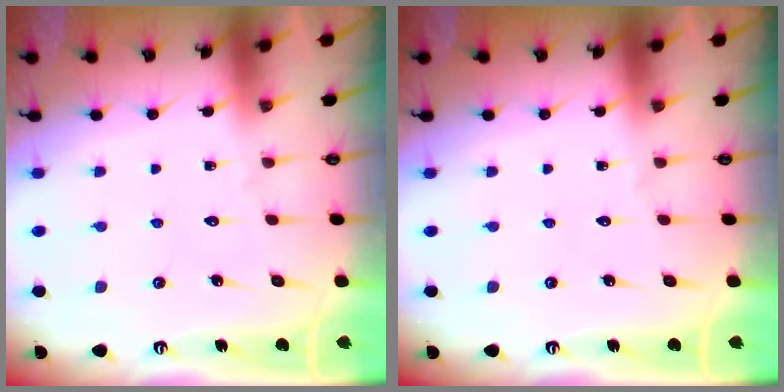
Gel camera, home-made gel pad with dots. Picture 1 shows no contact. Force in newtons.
{"total": 0.0}